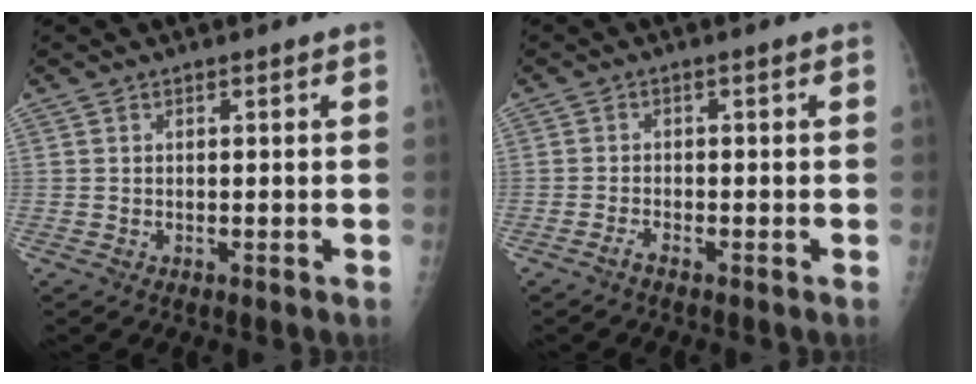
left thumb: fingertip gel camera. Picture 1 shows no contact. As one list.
[{"total": 1.5, "force": [-1.3, 0.2, 0.8], "torque": [-0.023, 0.002, -0.028]}]